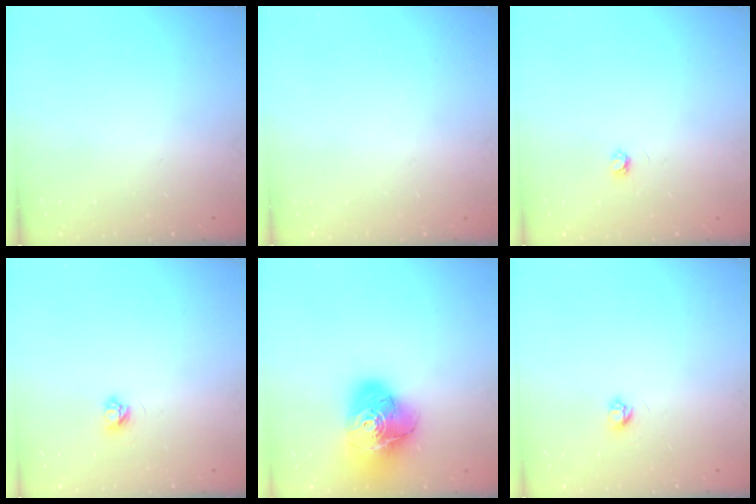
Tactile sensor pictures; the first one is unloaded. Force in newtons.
{"total": 0.0}
{"total": 2.9, "press": 2.9, "slide": 0.3}
{"total": 3.4, "press": 3.4, "slide": 0.4}
{"total": 18.9, "press": 18.8, "slide": 2.1}
{"total": 3.7, "press": 3.7, "slide": 0.3}